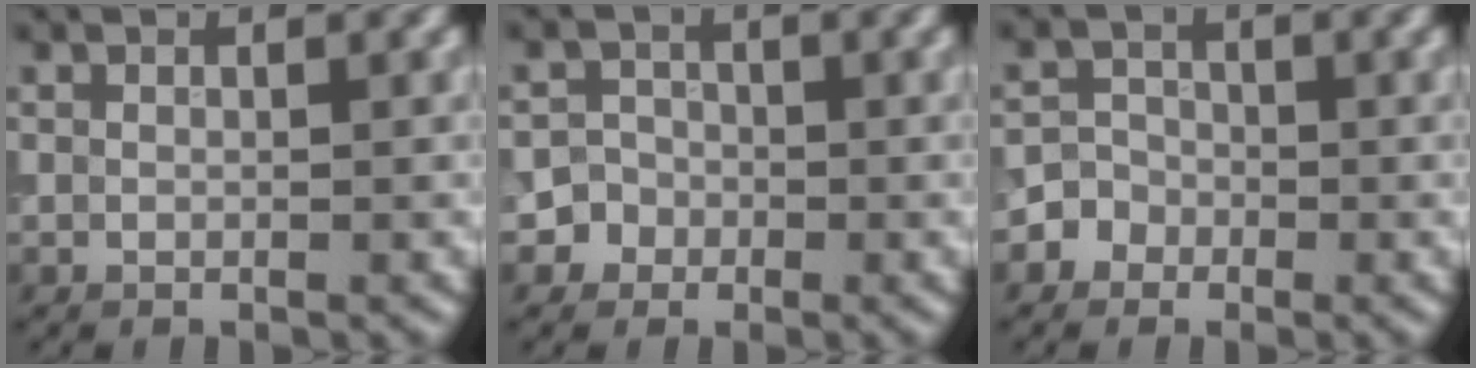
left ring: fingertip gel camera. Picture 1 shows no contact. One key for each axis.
{"total": 3.1, "fx": -1.5, "fy": 2.7, "fz": 0.1, "tx": 0.032, "ty": 0.002, "tz": -0.031}
{"total": 2.4, "fx": -1.3, "fy": 2.0, "fz": 0.2, "tx": 0.026, "ty": 0.005, "tz": -0.030}